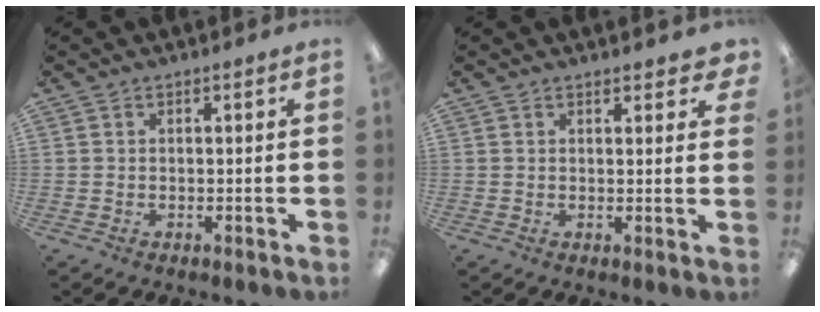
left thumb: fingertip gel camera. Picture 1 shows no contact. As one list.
[{"total": 2.3, "force": [1.9, 0.7, 1.1], "torque": [-0.009, -0.007, 0.030]}]